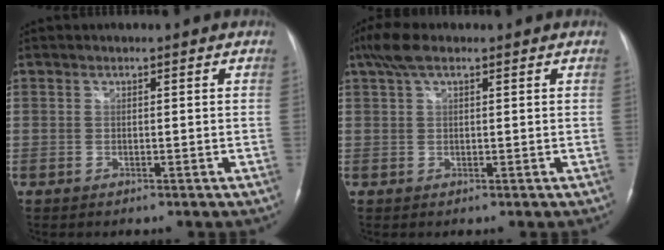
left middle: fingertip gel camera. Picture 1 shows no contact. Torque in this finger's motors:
{"motor_torque": [0.68, -0.14, -0.02, 0.08]}